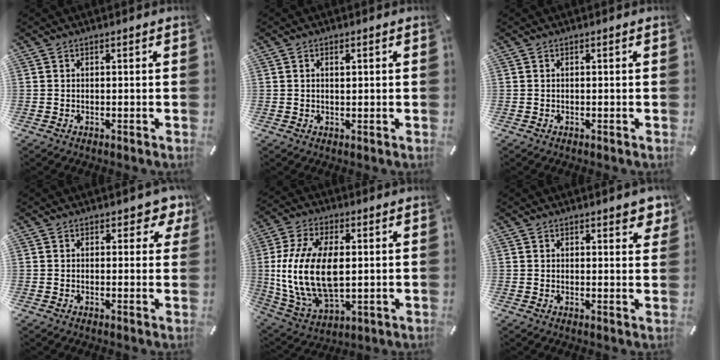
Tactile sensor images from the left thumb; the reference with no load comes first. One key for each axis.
{"total": 1.2, "fx": 0.4, "fy": 0.6, "fz": 1.0, "tx": -0.013, "ty": -0.001, "tz": 0.004}
{"total": 0.0}
{"total": 3.8, "fx": 2.4, "fy": 2.3, "fz": 1.9, "tx": -0.012, "ty": -0.008, "tz": 0.036}
{"total": 17.2, "fx": 0.9, "fy": 10.4, "fz": 13.7, "tx": -0.314, "ty": -0.005, "tz": 0.017}
{"total": 3.1, "fx": 2.4, "fy": 1.5, "fz": 1.3, "tx": -0.007, "ty": -0.012, "tz": 0.039}